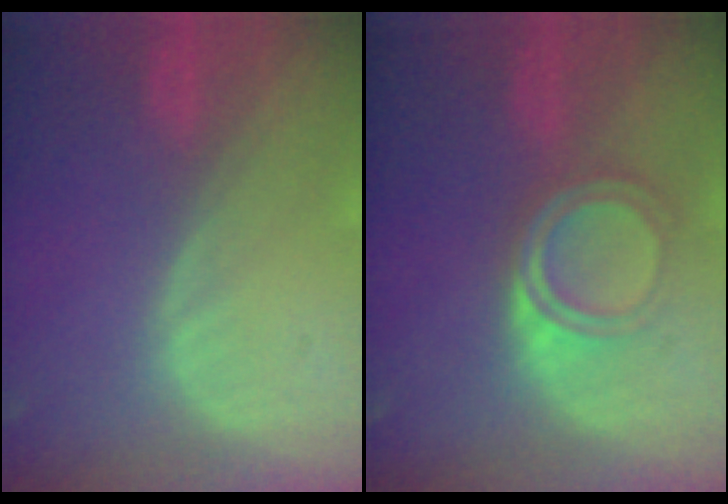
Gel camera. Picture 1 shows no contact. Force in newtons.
{"total": 4.9, "press": 4.8, "slide": 1.4}